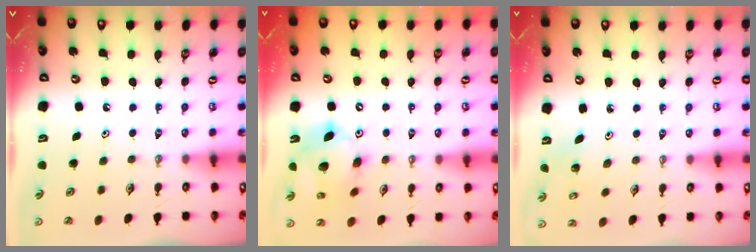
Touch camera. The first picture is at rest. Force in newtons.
{"total": 13.9, "press": 13.7, "slide": 2.4}
{"total": 2.0, "press": 2.0, "slide": 0.2}